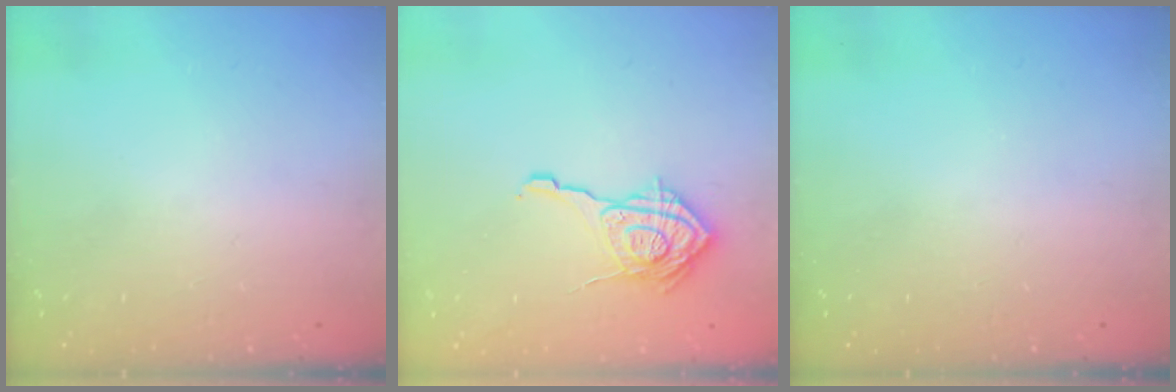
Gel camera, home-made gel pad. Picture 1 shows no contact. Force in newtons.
{"total": 15.4, "press": 15.4, "slide": 0.7}
{"total": 0.0}